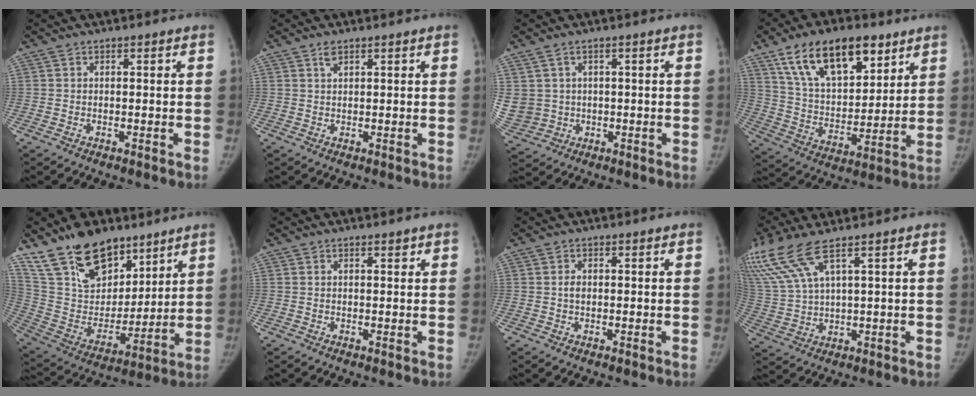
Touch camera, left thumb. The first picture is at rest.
{"total": 1.4, "force": [1.0, 0.6, 0.8], "torque": [-0.009, 0.001, 0.019]}
{"total": 7.9, "force": [1.1, 7.1, 3.4], "torque": [-0.084, 0.003, 0.045]}
{"total": 20.4, "force": [12.0, 10.3, 12.8], "torque": [-0.174, -0.038, 0.215]}
{"total": 21.2, "force": [14.9, 11.3, 9.9], "torque": [-0.135, -0.068, 0.273]}
{"total": 0.6, "force": [0.4, 0.2, 0.3], "torque": [-0.001, -0.003, 0.006]}
{"total": 1.4, "force": [0.1, 1.0, 0.9], "torque": [-0.015, 0.001, 0.001]}
{"total": 12.1, "force": [7.6, 3.1, 8.9], "torque": [-0.219, -0.017, 0.166]}